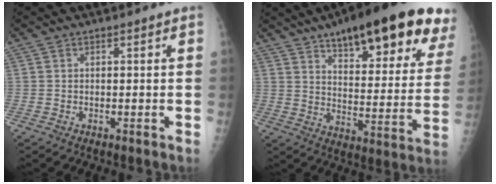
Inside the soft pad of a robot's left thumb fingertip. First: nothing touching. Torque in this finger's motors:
{"motor_torque": [0.63, 1.17, 1.42, -1.34, 0.26]}